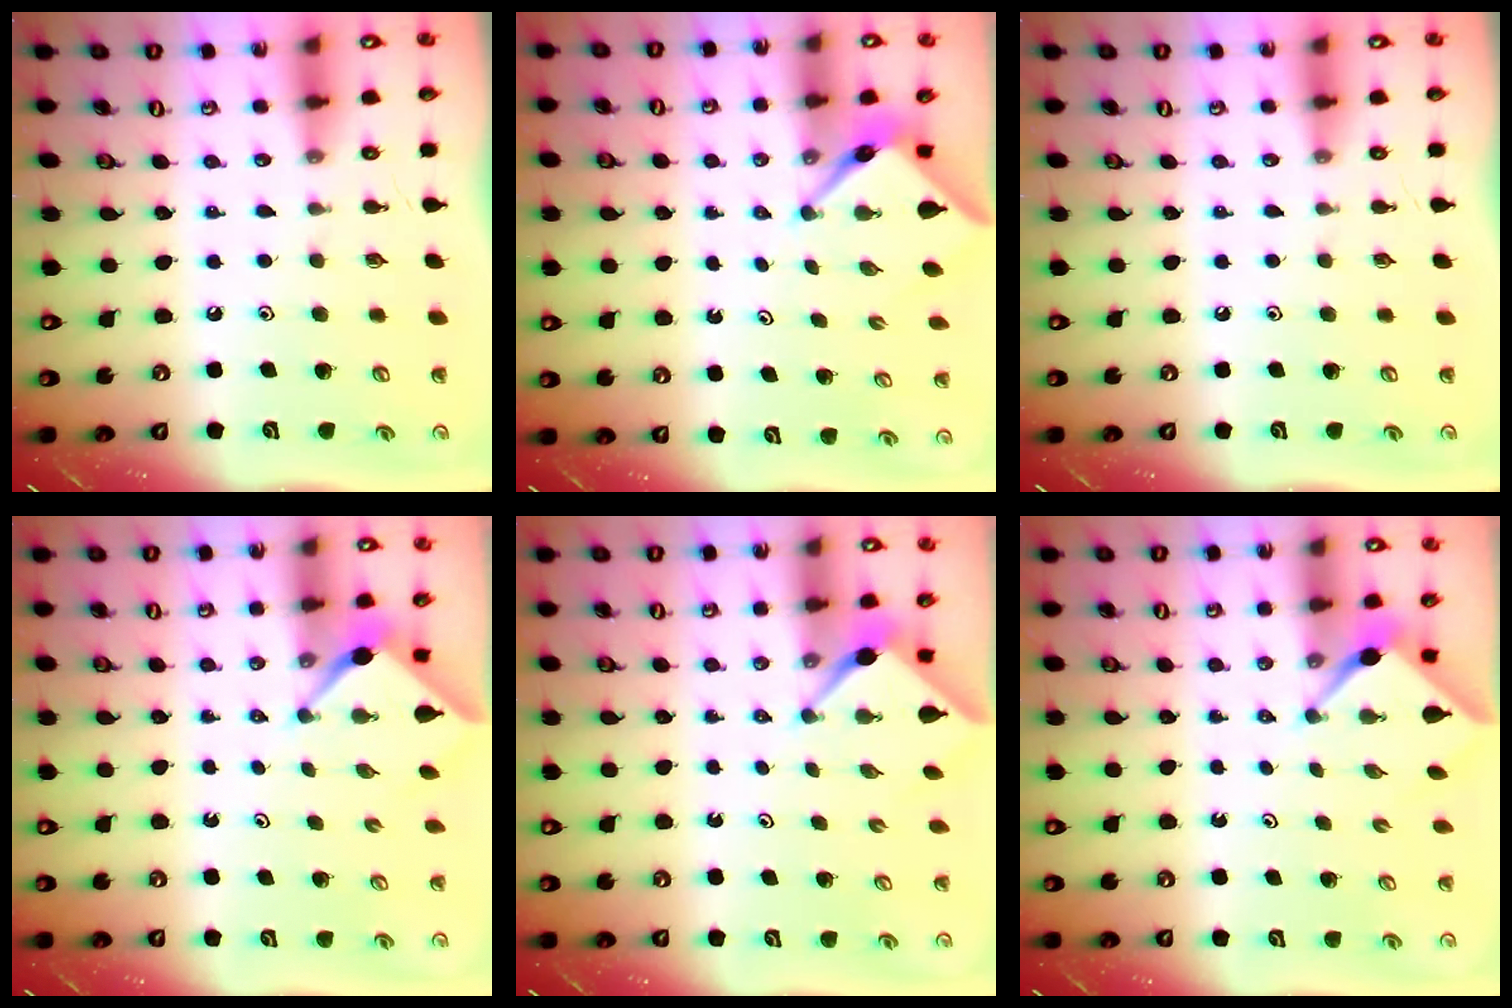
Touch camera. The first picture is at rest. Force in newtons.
{"total": 3.3, "press": 3.3, "slide": 0.3}
{"total": 0.0}
{"total": 2.5, "press": 2.5, "slide": 0.3}
{"total": 2.6, "press": 2.6, "slide": 0.3}
{"total": 2.4, "press": 2.4, "slide": 0.3}